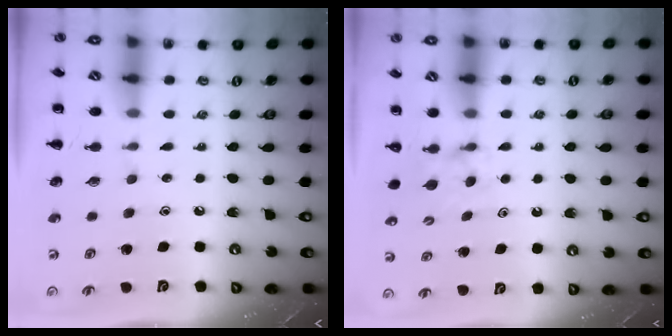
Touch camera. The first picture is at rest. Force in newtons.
{"total": 3.3, "press": 3.0, "slide": 1.3}